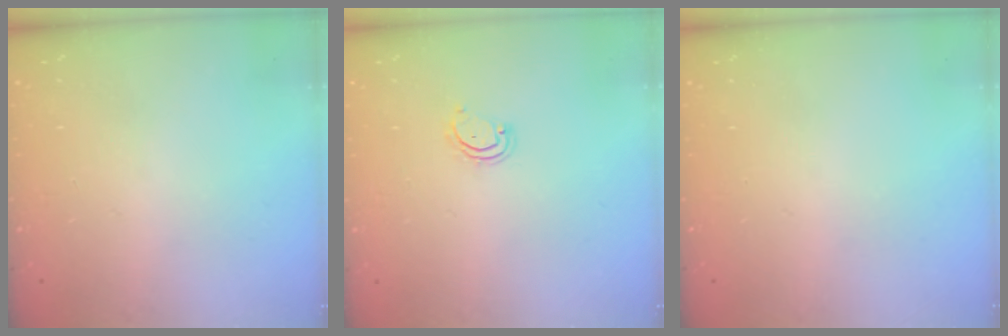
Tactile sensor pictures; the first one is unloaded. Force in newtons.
{"total": 2.9, "press": 2.9, "slide": 0.3}
{"total": 0.0}